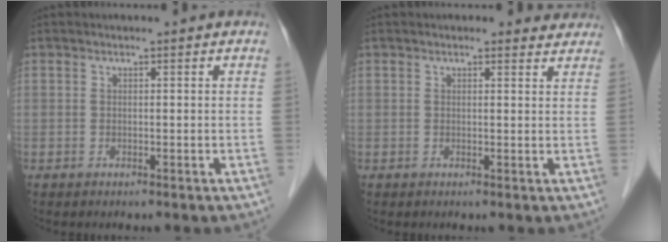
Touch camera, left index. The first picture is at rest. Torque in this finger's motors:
{"motor_torque": [0.75, -0.84, 0.19, 0.00]}